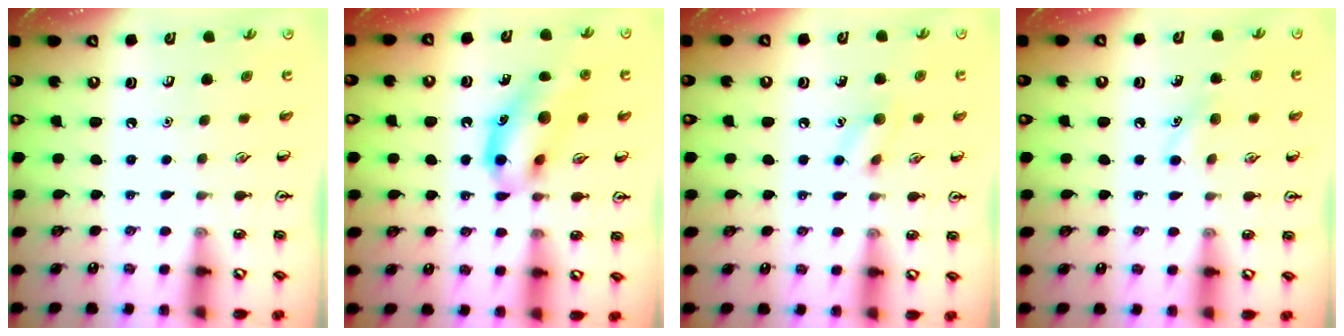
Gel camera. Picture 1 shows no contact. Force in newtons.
{"total": 12.7, "press": 12.6, "slide": 1.4}
{"total": 6.4, "press": 6.4, "slide": 0.9}
{"total": 6.2, "press": 5.9, "slide": 1.8}